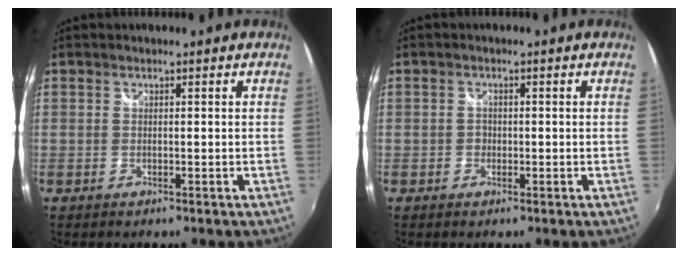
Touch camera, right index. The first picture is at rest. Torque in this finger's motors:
{"motor_torque": [-0.11, -0.07, 0.05, -0.01]}